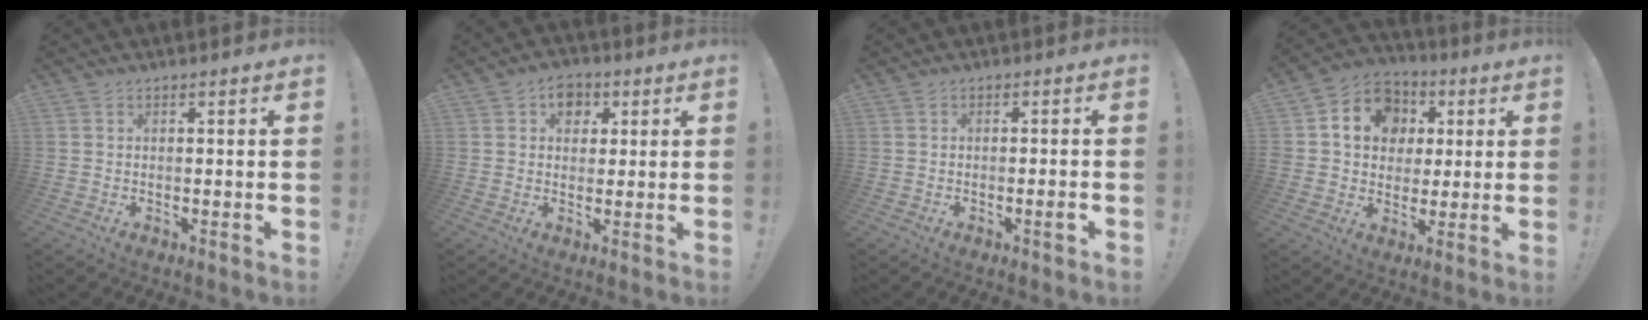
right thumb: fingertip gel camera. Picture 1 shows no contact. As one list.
[{"total": 5.9, "force": [2.2, 4.8, 2.6], "torque": [-0.024, -0.006, 0.039]}, {"total": 2.3, "force": [-0.9, 0.0, 2.1], "torque": [-0.025, -0.003, -0.018]}, {"total": 13.5, "force": [3.2, 11.6, 6.2], "torque": [-0.083, -0.003, 0.065]}]